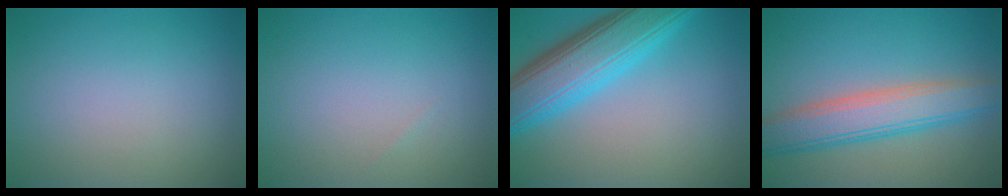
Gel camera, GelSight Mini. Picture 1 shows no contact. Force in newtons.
{"total": 0.0}
{"total": 8.3, "press": 8.3, "slide": 0.2}
{"total": 5.9, "press": 5.9, "slide": 0.1}